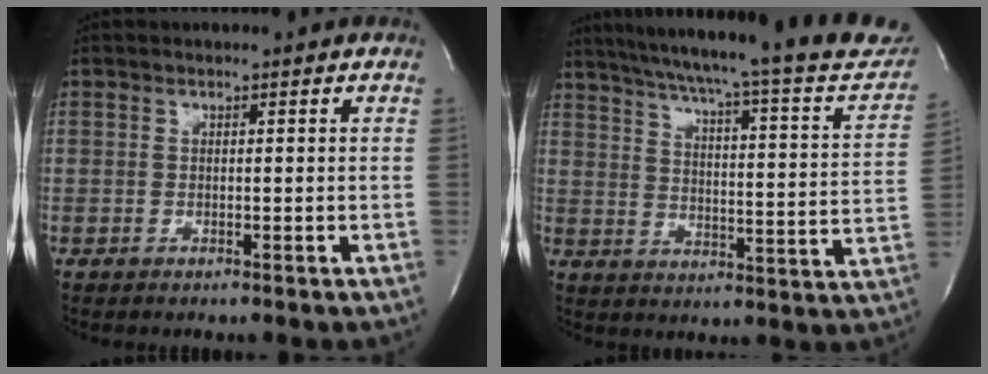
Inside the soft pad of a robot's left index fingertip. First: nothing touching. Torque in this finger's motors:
{"motor_torque": [0.11, -0.24, 0.44, 0.13]}